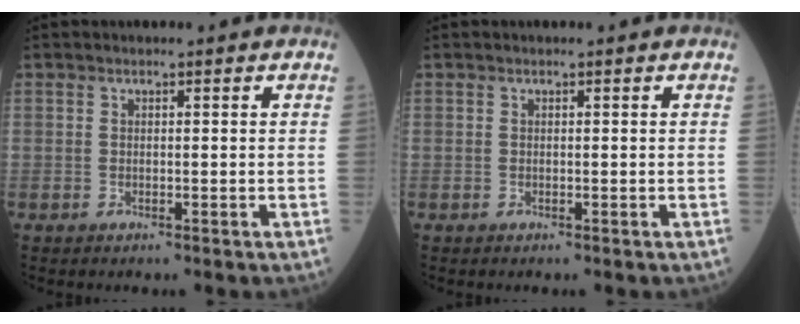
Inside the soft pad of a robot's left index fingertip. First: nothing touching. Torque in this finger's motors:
{"motor_torque": [0.00, 0.00, 0.00, 0.00]}